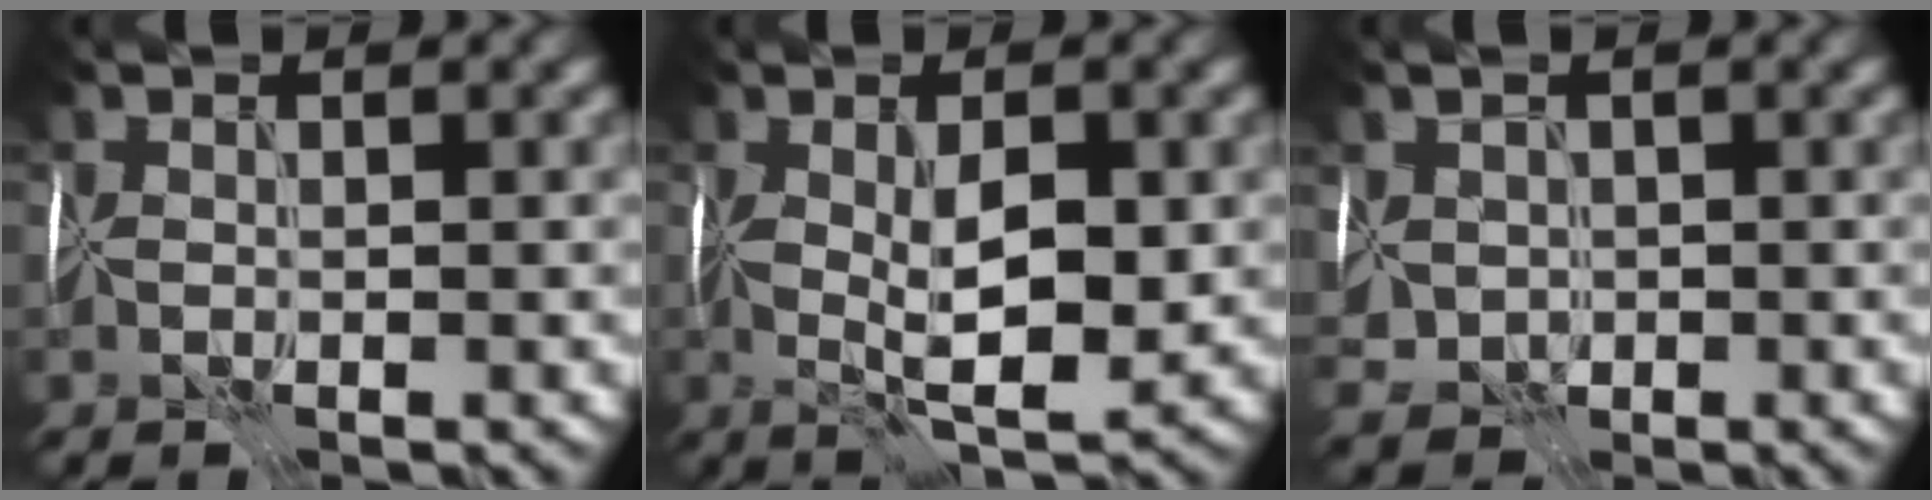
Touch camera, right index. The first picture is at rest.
{"total": 6.3, "force": [0.0, 2.4, 5.8], "torque": [-0.104, -0.005, 0.004]}
{"total": 2.5, "force": [0.5, 2.3, 1.1], "torque": [-0.025, 0.000, 0.013]}